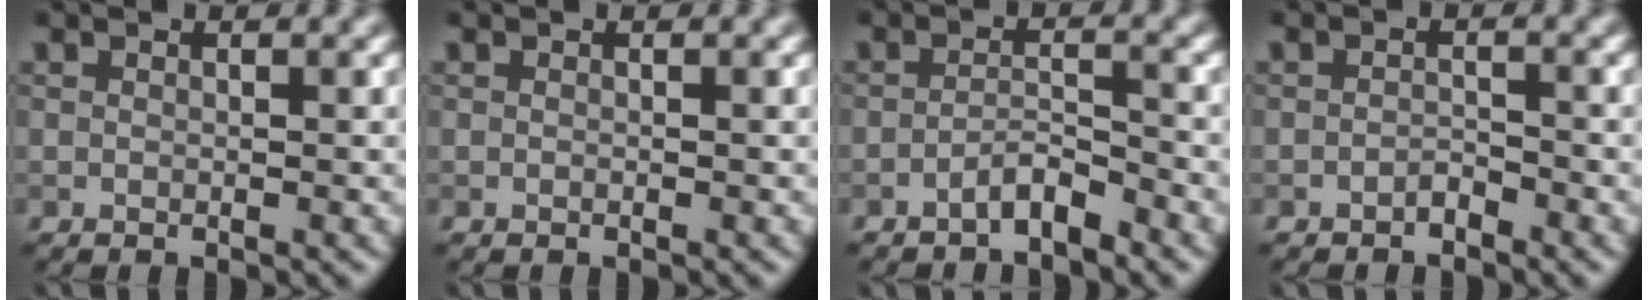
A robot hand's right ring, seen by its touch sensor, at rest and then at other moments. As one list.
[{"total": 0.0}, {"total": 2.2, "force": [-1.8, 0.4, 1.2], "torque": [-0.018, 0.010, -0.035]}, {"total": 1.0, "force": [-0.9, 0.3, 0.4], "torque": [-0.005, 0.002, -0.016]}]